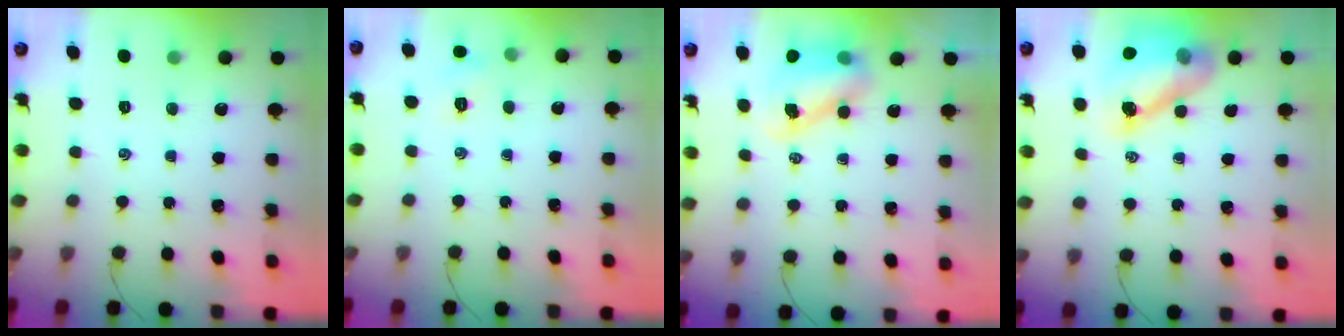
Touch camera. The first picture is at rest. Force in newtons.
{"total": 5.0, "press": 4.8, "slide": 1.4}
{"total": 8.6, "press": 8.3, "slide": 1.9}
{"total": 14.7, "press": 14.1, "slide": 4.1}